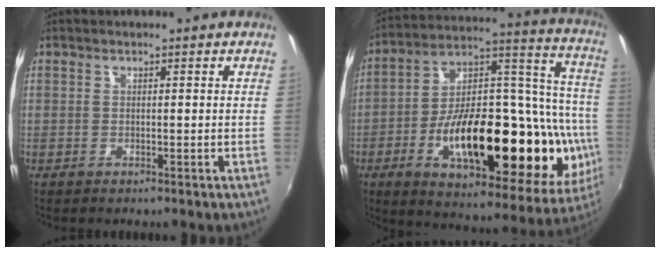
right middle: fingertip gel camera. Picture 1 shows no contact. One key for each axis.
{"total": 34.0, "fx": -9.9, "fy": 13.5, "fz": 29.5, "tx": -0.443, "ty": 0.021, "tz": -0.142}